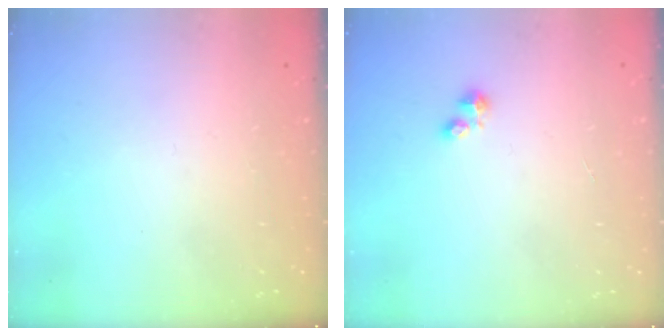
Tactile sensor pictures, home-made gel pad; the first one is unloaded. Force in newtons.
{"total": 1.9, "press": 1.8, "slide": 0.2}